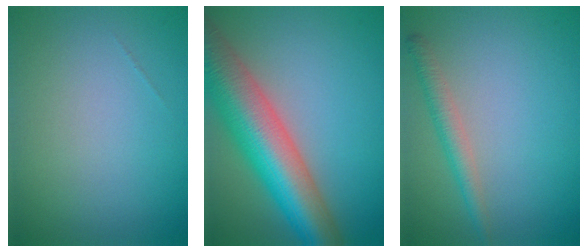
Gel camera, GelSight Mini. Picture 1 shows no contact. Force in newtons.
{"total": 11.5, "press": 11.5, "slide": 0.6}
{"total": 2.3, "press": 2.3, "slide": 0.1}